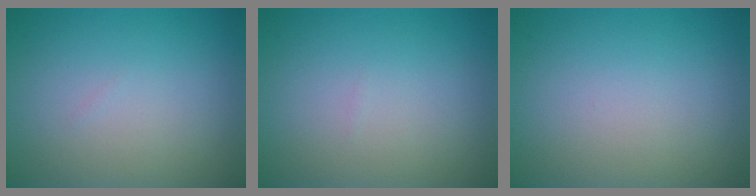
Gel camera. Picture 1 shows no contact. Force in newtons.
{"total": 0.0}
{"total": 0.0}